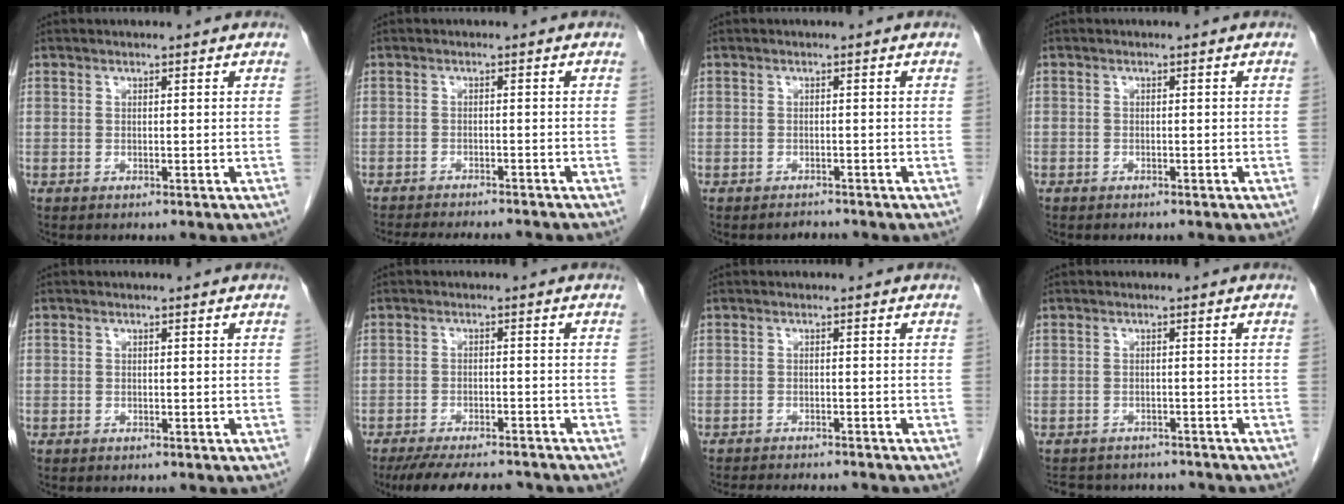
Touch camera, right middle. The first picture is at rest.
{"total": 11.7, "force": [-10.7, 1.9, 4.3], "torque": [-0.070, -0.010, -0.139]}
{"total": 1.0, "force": [-1.0, 0.2, -0.1], "torque": [-0.003, -0.004, -0.014]}
{"total": 0.7, "force": [-0.5, 0.5, 0.1], "torque": [-0.005, 0.004, -0.011]}
{"total": 0.6, "force": [-0.5, 0.4, 0.0], "torque": [-0.008, 0.003, -0.010]}
{"total": 12.6, "force": [-11.3, 2.5, 5.0], "torque": [-0.085, -0.008, -0.154]}
{"total": 10.5, "force": [-9.7, 1.6, 3.7], "torque": [-0.055, -0.009, -0.127]}
{"total": 10.5, "force": [-9.6, 3.5, 2.4], "torque": [-0.049, 0.012, -0.117]}